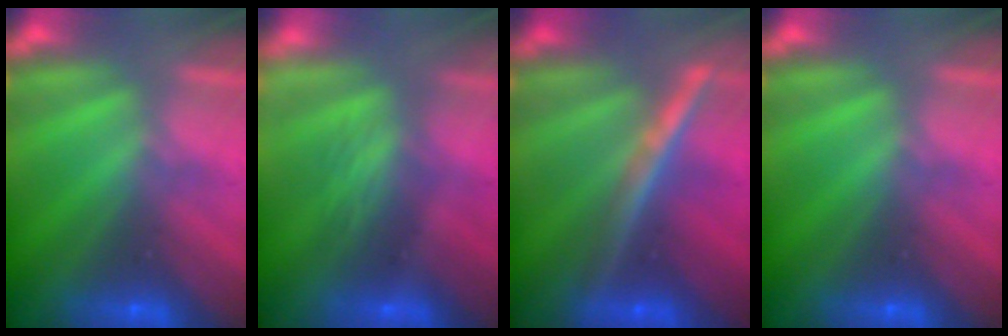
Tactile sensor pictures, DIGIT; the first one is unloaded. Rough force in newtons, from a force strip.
{"total": 2.0}
{"total": 4.5}
{"total": 0.0}